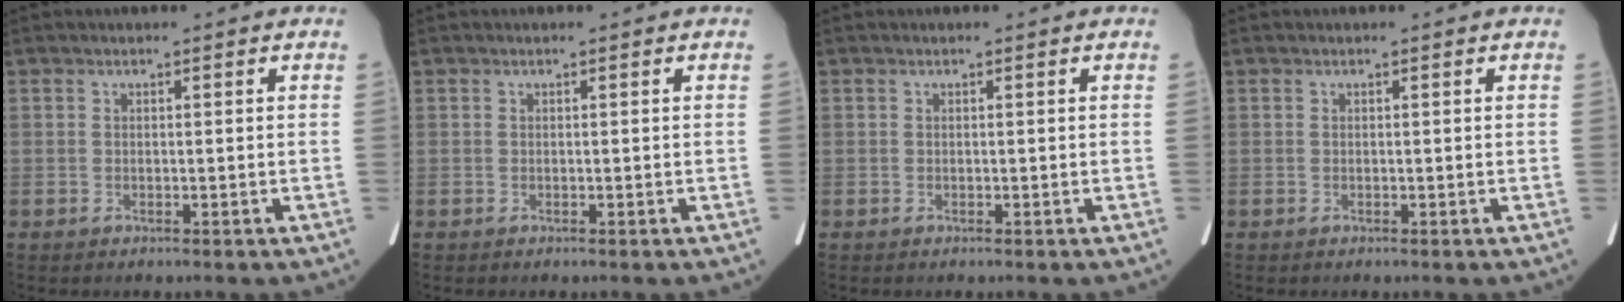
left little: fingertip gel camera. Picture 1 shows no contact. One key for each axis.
{"total": 0.0}
{"total": 0.0}
{"total": 0.0}